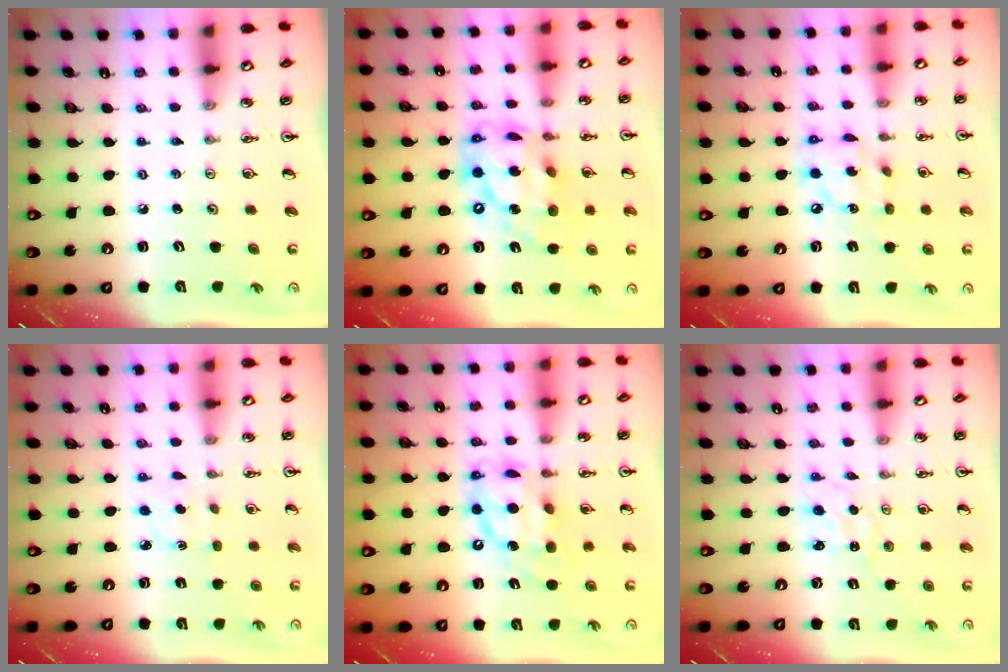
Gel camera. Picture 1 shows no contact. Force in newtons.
{"total": 17.4, "press": 17.4, "slide": 1.4}
{"total": 10.6, "press": 10.6, "slide": 0.7}
{"total": 1.7, "press": 1.6, "slide": 0.6}
{"total": 11.9, "press": 11.8, "slide": 1.0}
{"total": 0.0}